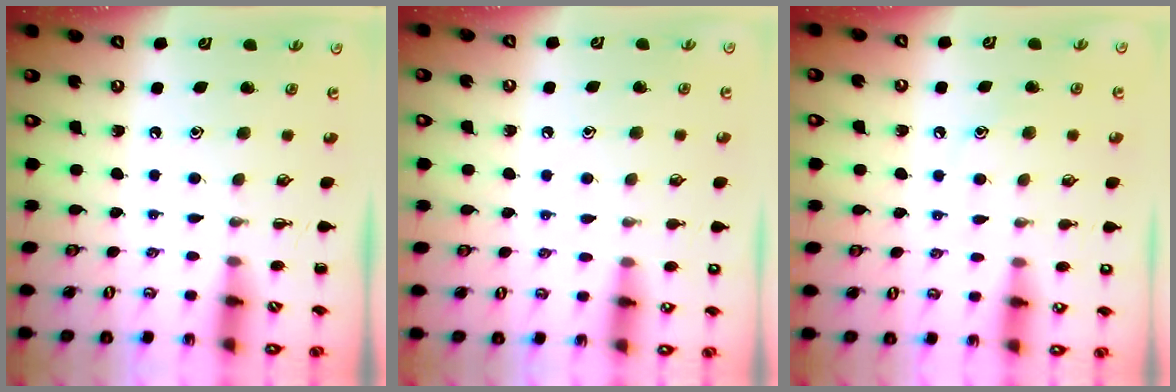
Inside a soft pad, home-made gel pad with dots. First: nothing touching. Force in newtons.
{"total": 7.0, "press": 6.5, "slide": 2.4}
{"total": 7.7, "press": 7.5, "slide": 1.7}